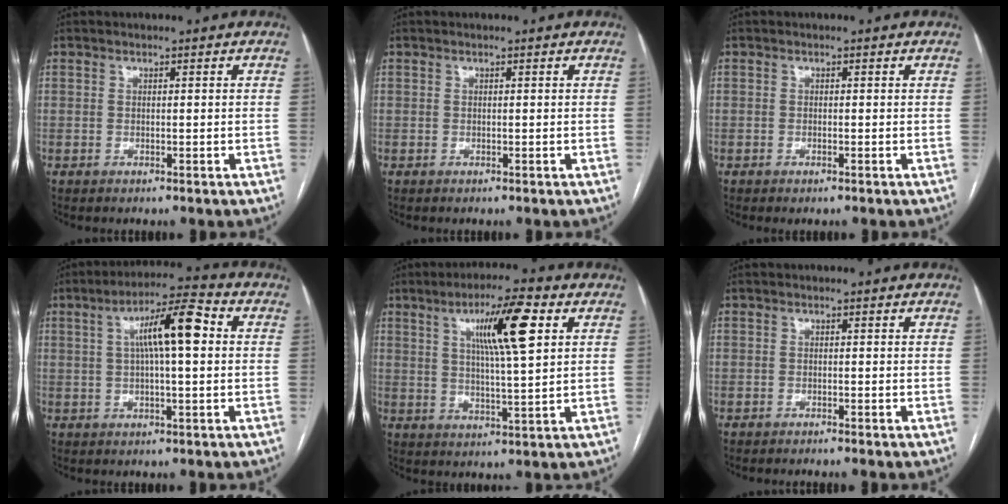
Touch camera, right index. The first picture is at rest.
{"total": 0.0}
{"total": 0.5, "force": [-0.4, 0.0, 0.4], "torque": [-0.004, 0.000, -0.005]}
{"total": 10.0, "force": [1.9, 1.4, 9.7], "torque": [-0.165, 0.027, 0.028]}
{"total": 11.1, "force": [4.2, 0.8, 10.2], "torque": [-0.170, 0.008, 0.066]}
{"total": 0.7, "force": [-0.6, -0.3, 0.3], "torque": [-0.002, 0.003, -0.013]}